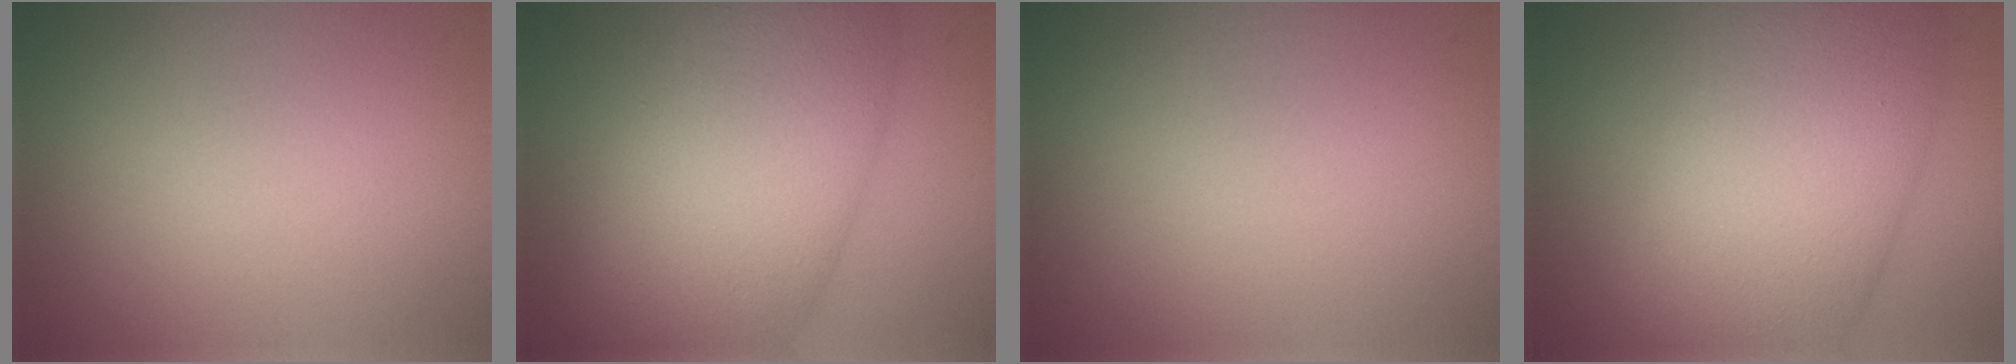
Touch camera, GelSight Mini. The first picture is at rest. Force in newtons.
{"total": 11.9, "press": 11.8, "slide": 0.3}
{"total": 0.0}
{"total": 12.2, "press": 12.2, "slide": 0.6}